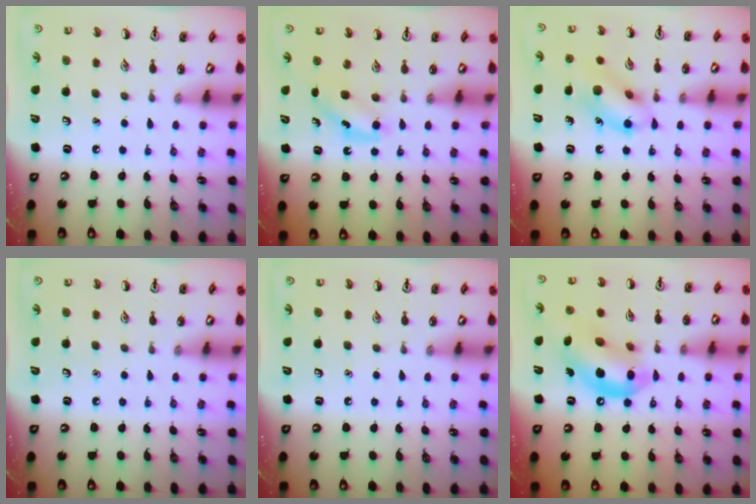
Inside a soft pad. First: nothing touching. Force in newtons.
{"total": 4.4, "press": 4.1, "slide": 1.4}
{"total": 11.4, "press": 11.4, "slide": 0.5}
{"total": 0.0}
{"total": 0.0}
{"total": 13.4, "press": 12.7, "slide": 4.0}